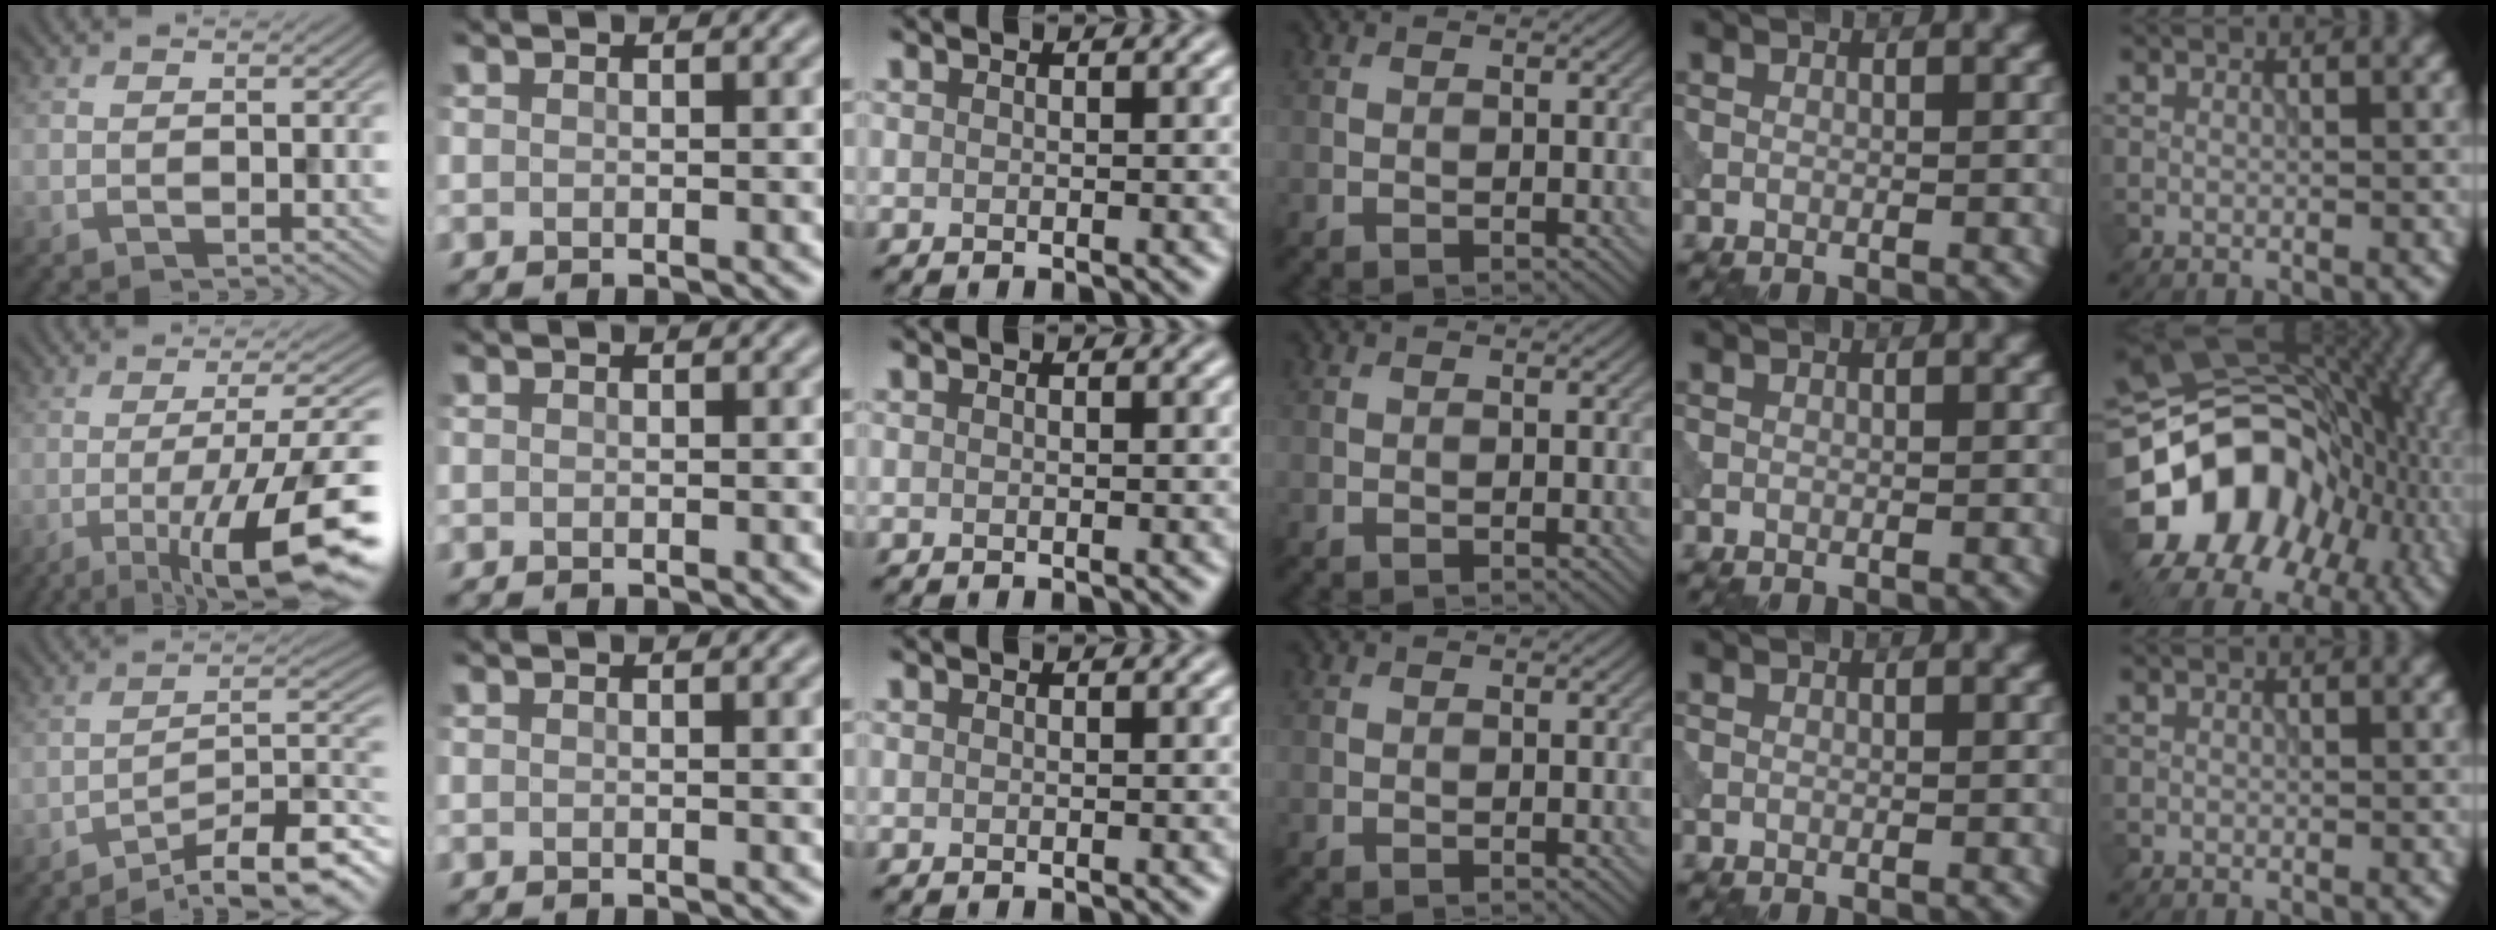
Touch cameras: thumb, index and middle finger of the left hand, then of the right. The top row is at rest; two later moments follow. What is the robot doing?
{"motion": "dispense", "object": "syringe"}